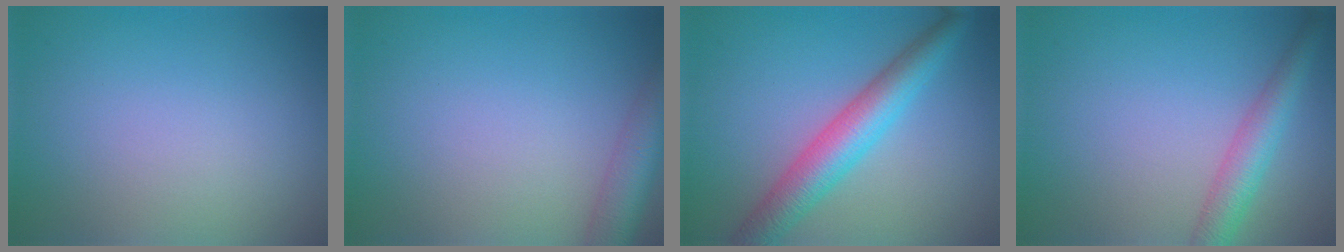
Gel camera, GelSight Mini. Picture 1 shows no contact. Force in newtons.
{"total": 4.4, "press": 4.4, "slide": 0.3}
{"total": 5.3, "press": 5.3, "slide": 0.1}
{"total": 3.6, "press": 3.6, "slide": 0.1}